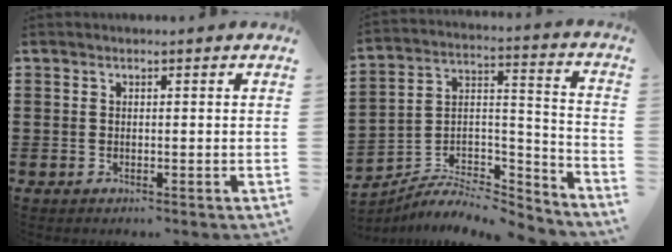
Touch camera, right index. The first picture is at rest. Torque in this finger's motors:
{"motor_torque": [0.32, 0.45, 0.47, 0.02]}